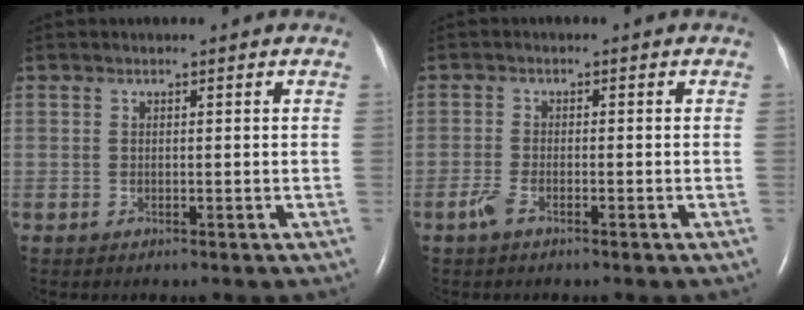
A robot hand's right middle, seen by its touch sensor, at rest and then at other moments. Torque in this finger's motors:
{"motor_torque": [-0.12, -0.09, 0.02, 0.02]}